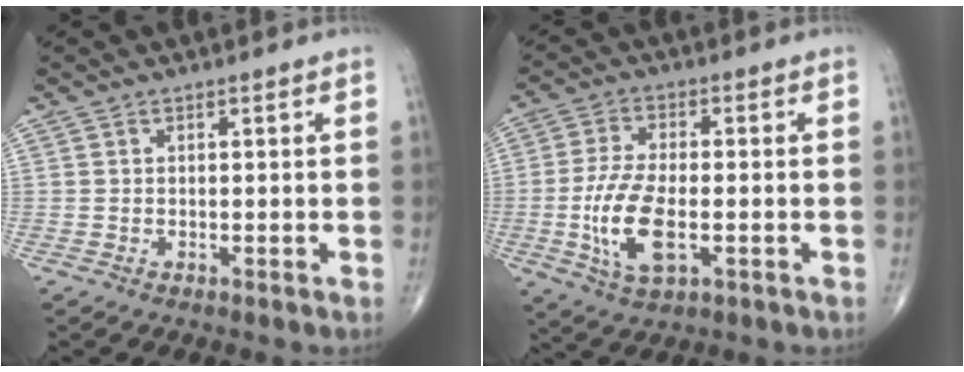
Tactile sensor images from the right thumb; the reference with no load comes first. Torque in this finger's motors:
{"motor_torque": [0.12, 0.73, 1.06, -0.05, 0.11]}